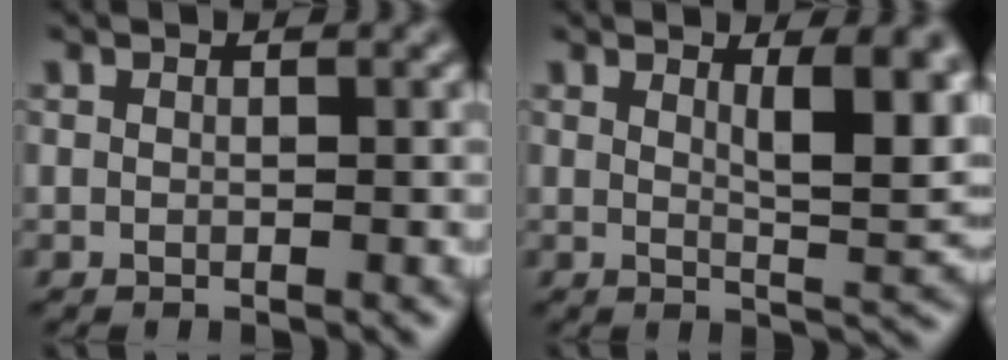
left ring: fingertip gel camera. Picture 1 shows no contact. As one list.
[{"total": 6.5, "force": [2.2, 1.9, 5.8], "torque": [-0.072, -0.007, 0.036]}]